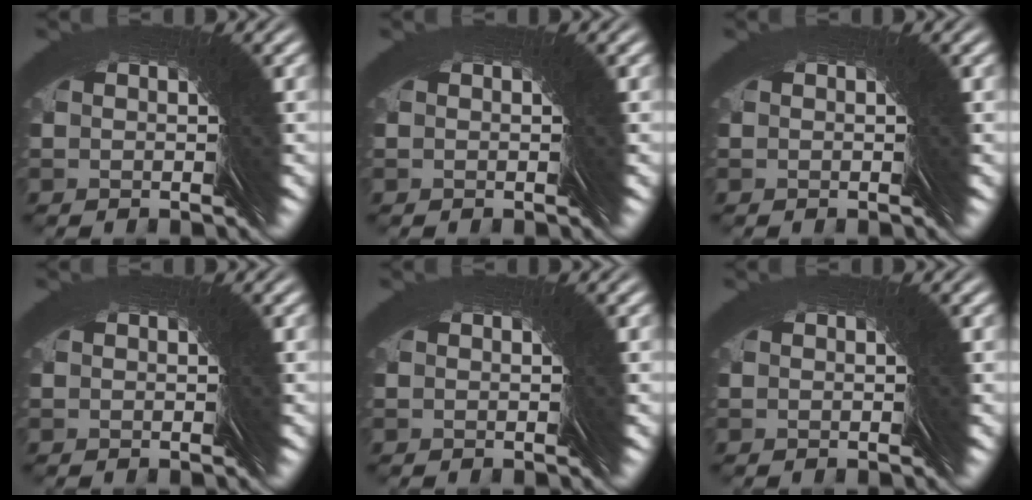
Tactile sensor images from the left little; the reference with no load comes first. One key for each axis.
{"total": 0.0}
{"total": 0.0}
{"total": 0.0}
{"total": 0.0}
{"total": 0.0}